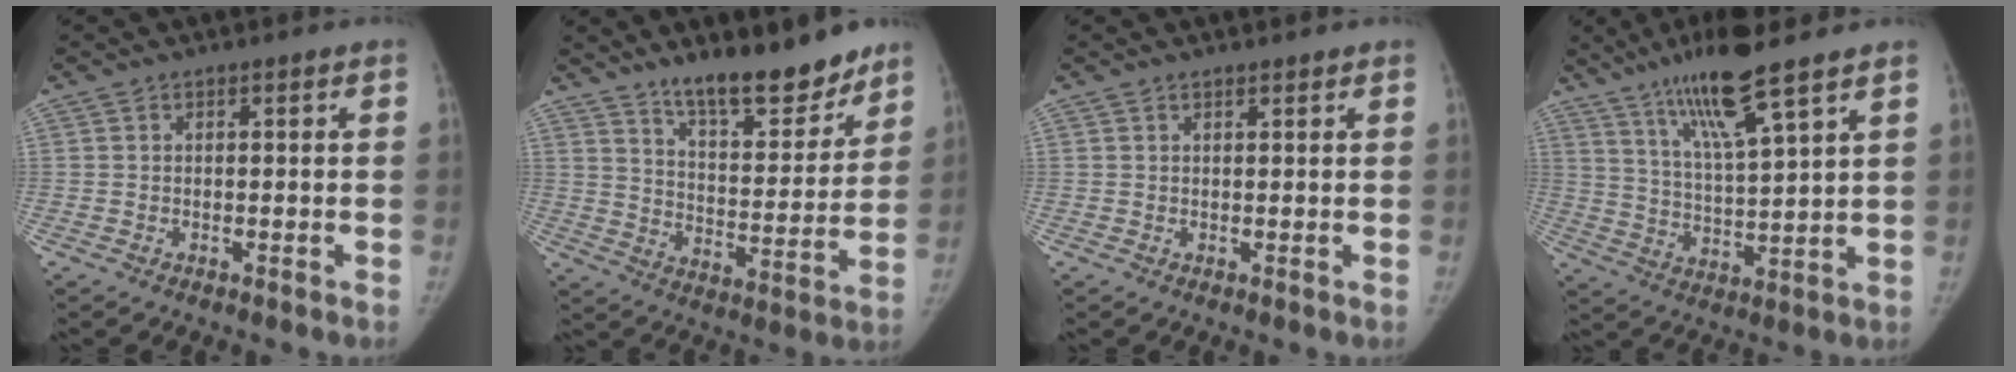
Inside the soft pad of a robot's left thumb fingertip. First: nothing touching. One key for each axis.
{"total": 16.0, "fx": 12.6, "fy": 4.9, "fz": 8.4, "tx": -0.084, "ty": -0.092, "tz": 0.203}
{"total": 0.9, "fx": 0.8, "fy": 0.3, "fz": 0.4, "tx": -0.007, "ty": -0.005, "tz": 0.013}
{"total": 13.1, "fx": 8.9, "fy": 1.2, "fz": 9.6, "tx": -0.175, "ty": -0.045, "tz": 0.168}